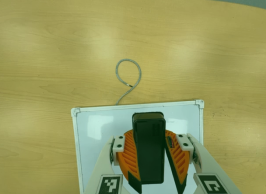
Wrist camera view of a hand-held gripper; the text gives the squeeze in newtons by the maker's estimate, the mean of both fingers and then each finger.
{"total": 11.2, "left": 10.8, "right": 11.6}